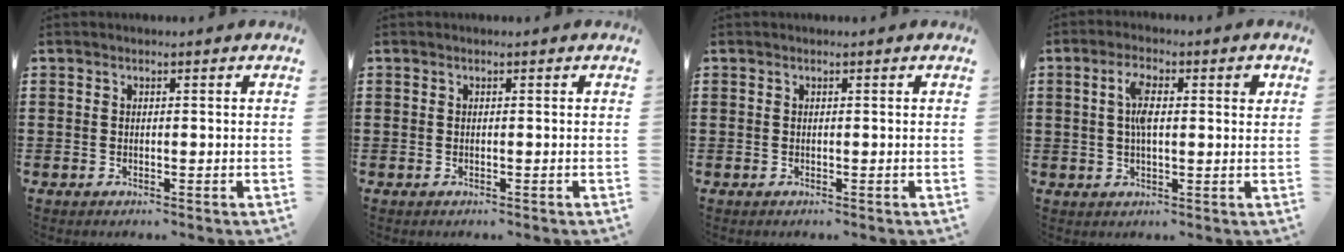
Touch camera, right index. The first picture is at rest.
{"total": 0.0}
{"total": 0.0}
{"total": 5.4, "force": [0.8, 2.0, 5.0], "torque": [-0.090, 0.006, 0.009]}